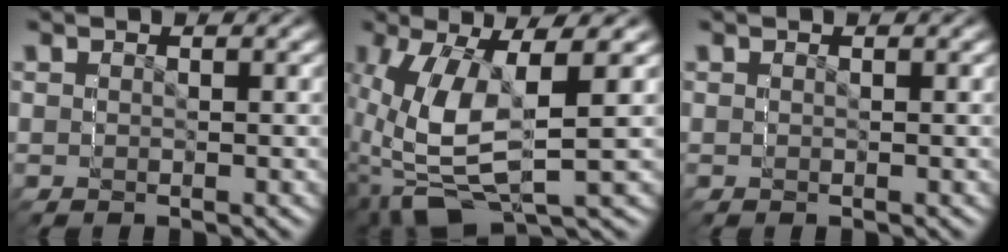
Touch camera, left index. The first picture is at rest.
{"total": 11.9, "force": [-2.4, 7.5, 8.9], "torque": [-0.174, -0.031, -0.013]}
{"total": 0.0}